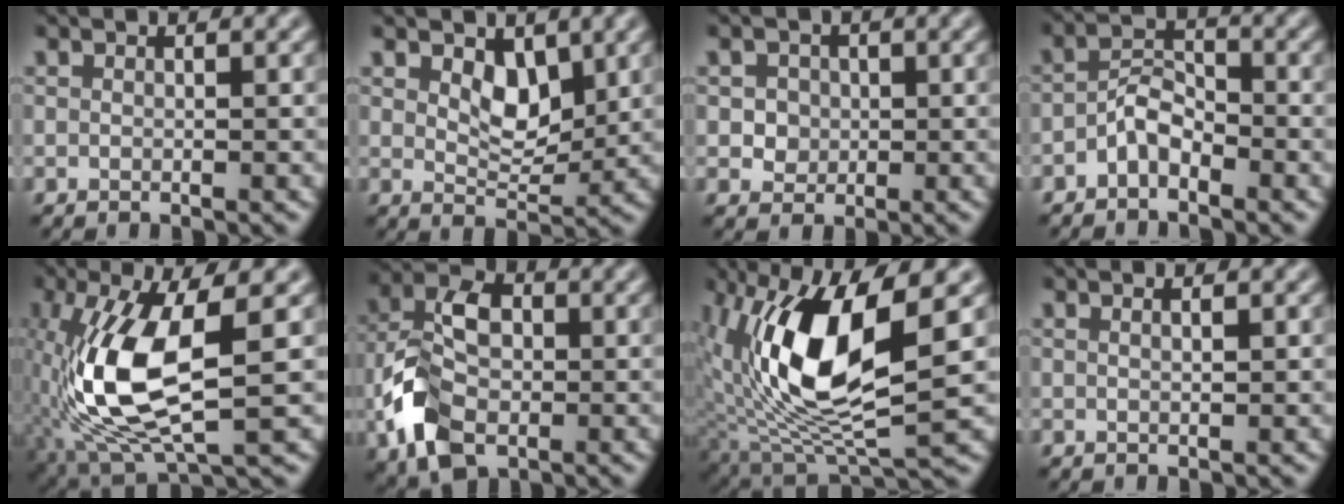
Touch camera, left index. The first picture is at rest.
{"total": 2.9, "force": [1.3, 1.7, 2.0], "torque": [-0.045, -0.013, 0.022]}
{"total": 2.3, "force": [0.4, 2.1, 0.9], "torque": [-0.023, -0.001, 0.011]}
{"total": 2.5, "force": [-1.8, 1.2, 1.4], "torque": [-0.029, 0.009, -0.036]}
{"total": 10.0, "force": [-0.8, 3.5, 9.3], "torque": [-0.207, -0.005, -0.011]}
{"total": 8.8, "force": [-2.4, 5.7, 6.3], "torque": [-0.142, -0.004, -0.054]}
{"total": 12.2, "force": [1.6, 4.7, 11.1], "torque": [-0.228, -0.012, 0.030]}
{"total": 0.9, "force": [0.3, 0.3, 0.8], "torque": [-0.010, -0.005, 0.002]}